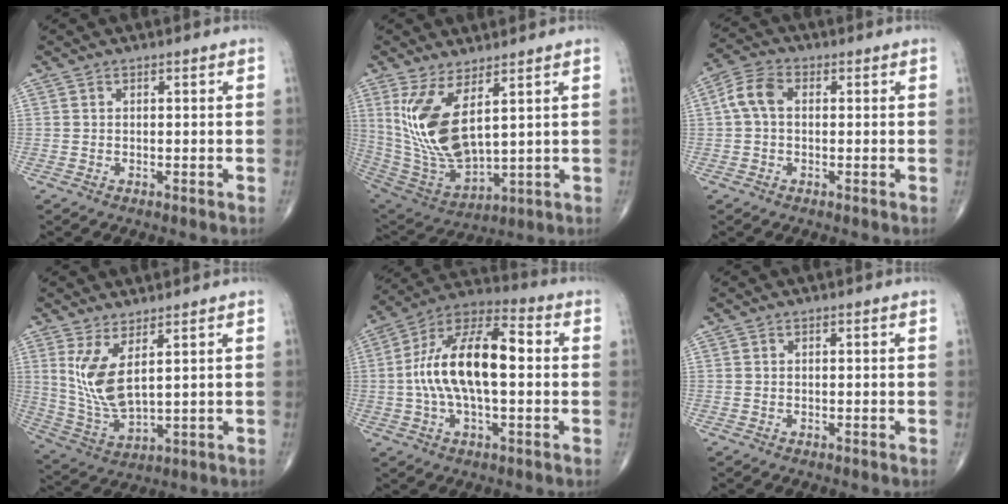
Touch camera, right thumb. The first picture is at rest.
{"total": 14.8, "force": [5.0, 5.9, 12.7], "torque": [-0.256, -0.040, 0.121]}
{"total": 5.7, "force": [0.5, 3.7, 4.3], "torque": [-0.087, 0.019, 0.002]}
{"total": 9.3, "force": [3.4, 3.2, 8.1], "torque": [-0.176, -0.034, 0.081]}
{"total": 17.4, "force": [0.3, 7.6, 15.6], "torque": [-0.287, 0.039, -0.003]}
{"total": 0.0}